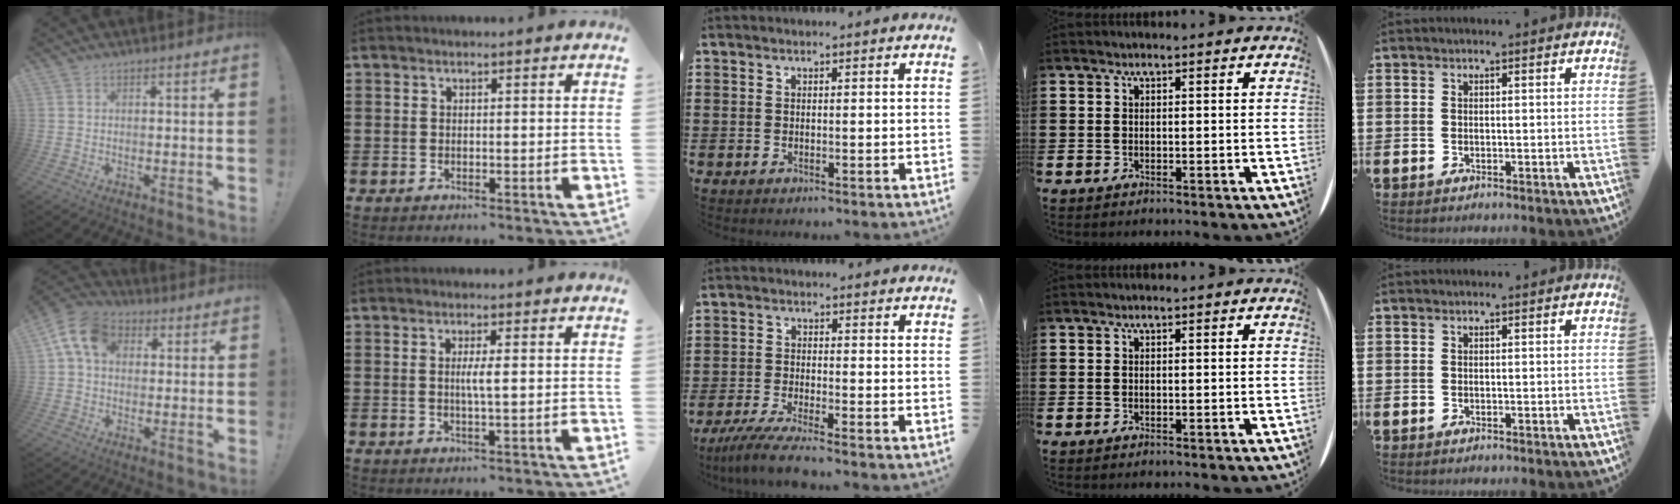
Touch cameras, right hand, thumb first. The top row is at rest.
{"thumb": {"total": 12.0, "force": [3.4, 8.6, 7.5], "torque": [-0.134, 0.006, 0.070]}, "index": {"total": 2.5, "force": [0.1, 0.0, 2.5], "torque": [-0.048, -0.006, 0.000]}, "middle": {"total": 4.4, "force": [-3.9, -0.2, 2.0], "torque": [-0.056, -0.018, -0.081]}}